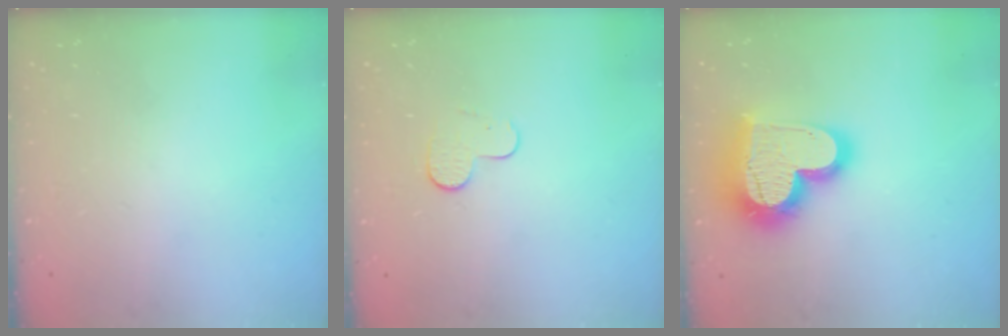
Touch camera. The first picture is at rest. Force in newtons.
{"total": 6.2, "press": 6.1, "slide": 0.6}
{"total": 23.6, "press": 23.5, "slide": 2.1}